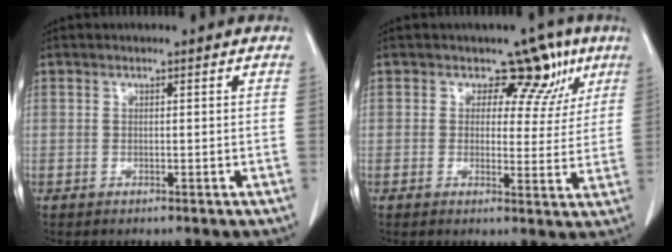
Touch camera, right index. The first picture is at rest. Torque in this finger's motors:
{"motor_torque": [-0.03, 0.09, 0.05, -0.01]}